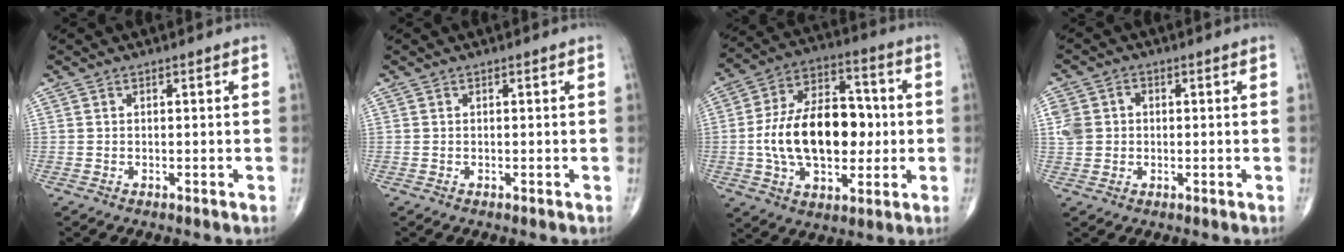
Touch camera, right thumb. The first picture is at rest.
{"total": 0.0}
{"total": 20.6, "force": [-0.9, 12.5, 16.4], "torque": [-0.256, 0.029, -0.010]}
{"total": 5.7, "force": [0.5, 5.0, 2.7], "torque": [-0.044, 0.012, 0.011]}